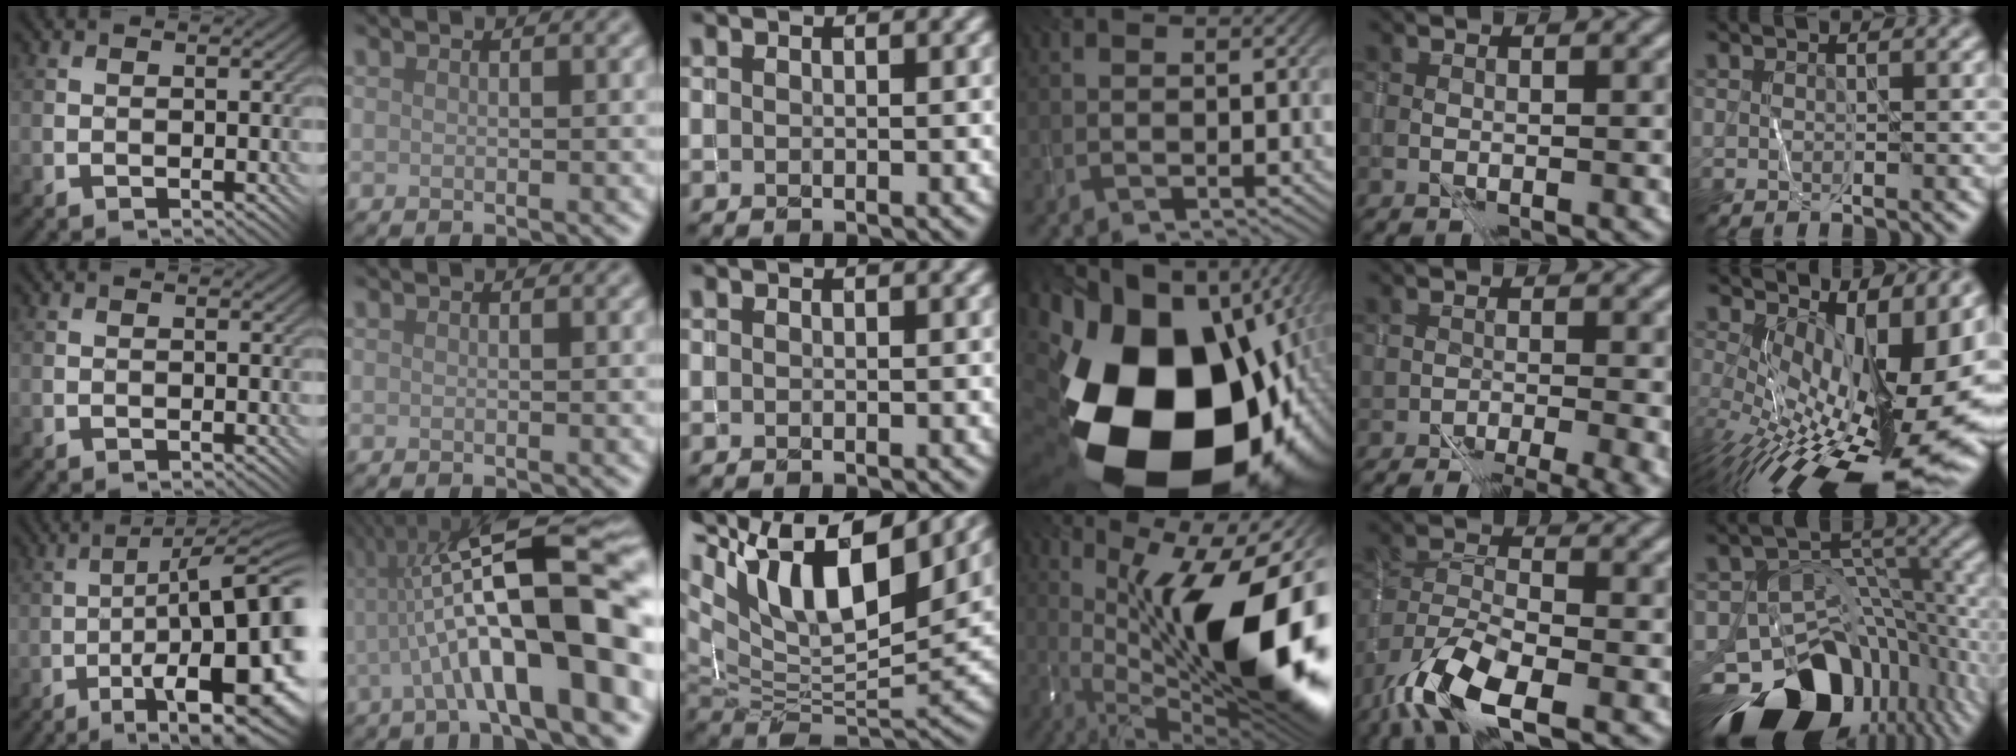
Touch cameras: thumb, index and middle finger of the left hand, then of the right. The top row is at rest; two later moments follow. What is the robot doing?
{"motion": "wrap", "object": "thread"}